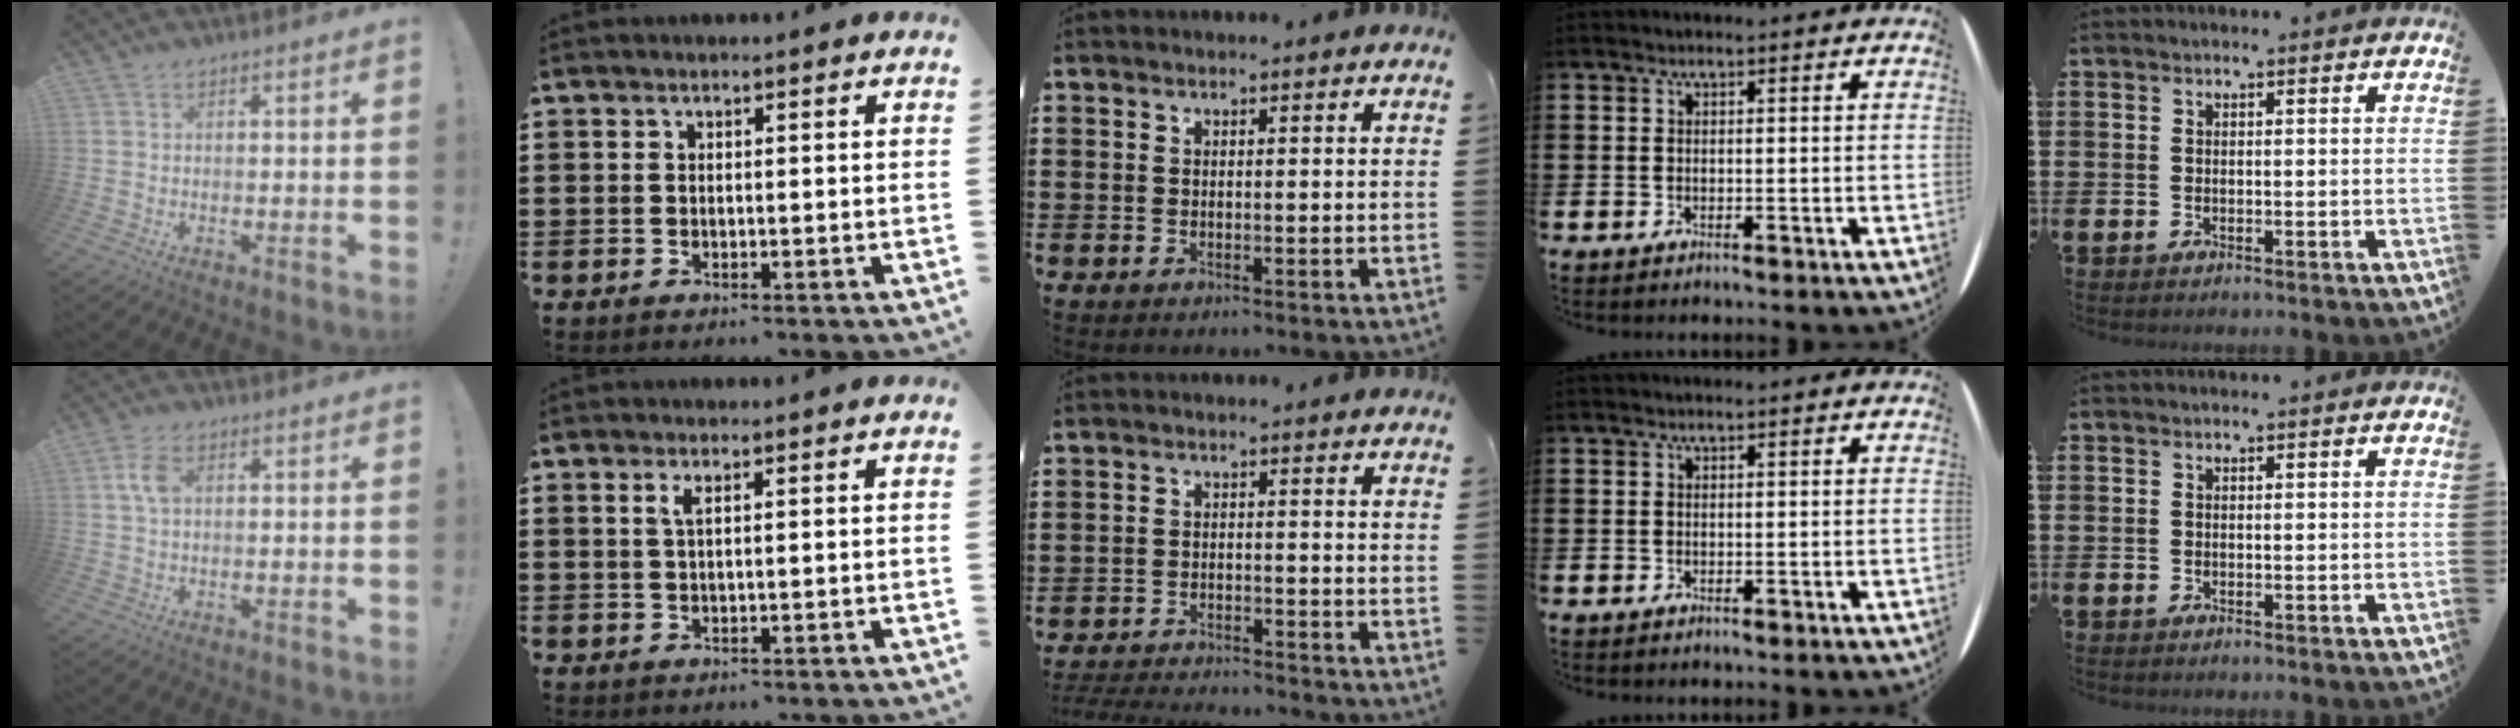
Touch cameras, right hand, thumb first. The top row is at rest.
{"thumb": {"total": 4.9, "force": [1.0, 2.7, 3.9], "torque": [-0.070, 0.007, 0.018]}, "index": {"total": 1.5, "force": [0.5, 0.3, 1.4], "torque": [-0.029, 0.003, 0.008]}, "middle": {"total": 3.2, "force": [-3.2, 0.1, 0.3], "torque": [-0.017, -0.004, -0.070]}}